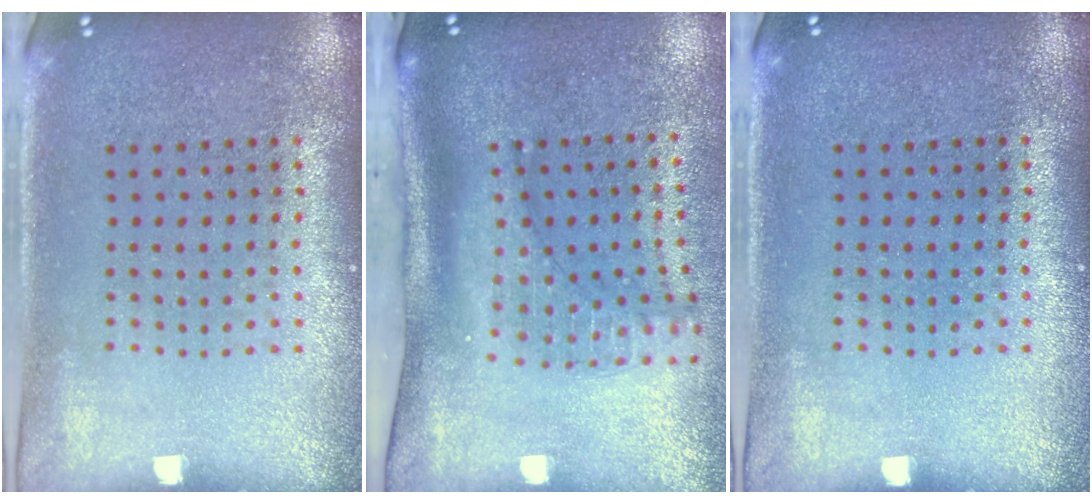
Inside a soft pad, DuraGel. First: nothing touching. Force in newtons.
{"total": 2.2, "press": 1.5, "slide": 1.6}
{"total": 0.0}